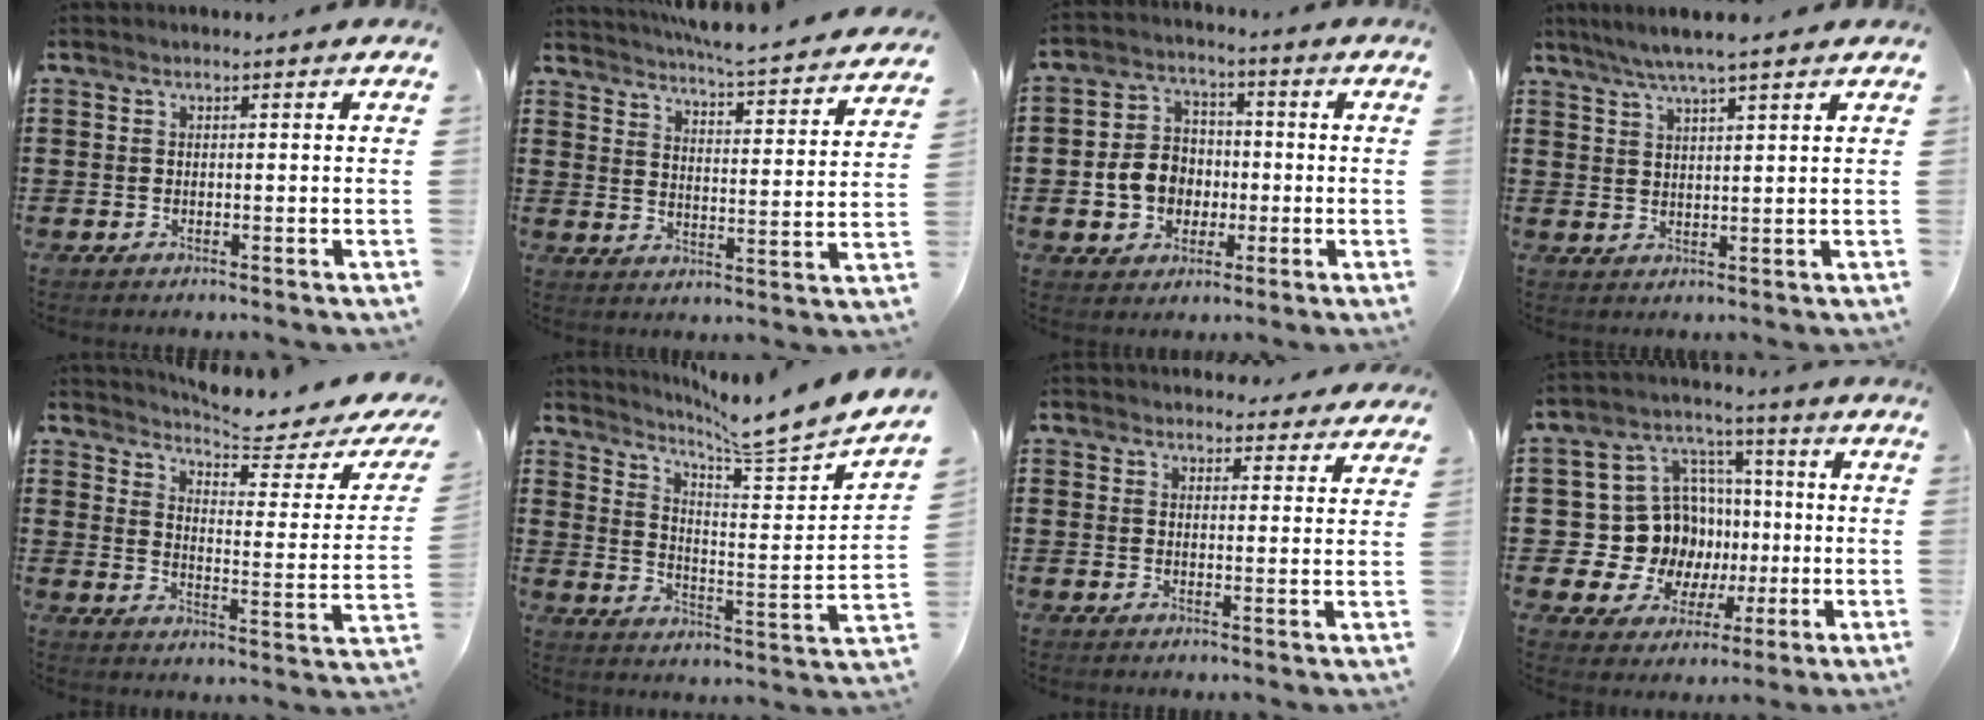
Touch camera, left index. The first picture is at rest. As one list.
[{"total": 5.0, "force": [4.8, -0.8, 1.2], "torque": [-0.040, -0.049, 0.074]}, {"total": 7.3, "force": [-1.2, 6.4, 3.2], "torque": [-0.081, 0.015, -0.024]}, {"total": 4.8, "force": [3.9, -0.1, 2.8], "torque": [-0.062, -0.006, 0.069]}, {"total": 5.8, "force": [5.2, 0.2, 2.7], "torque": [-0.062, -0.043, 0.083]}, {"total": 6.4, "force": [5.8, -1.1, 2.4], "torque": [-0.059, -0.063, 0.085]}, {"total": 3.5, "force": [3.4, 0.8, 0.5], "torque": [-0.001, -0.014, 0.061]}, {"total": 12.3, "force": [-0.2, 11.7, 3.8], "torque": [-0.115, -0.002, 0.012]}]